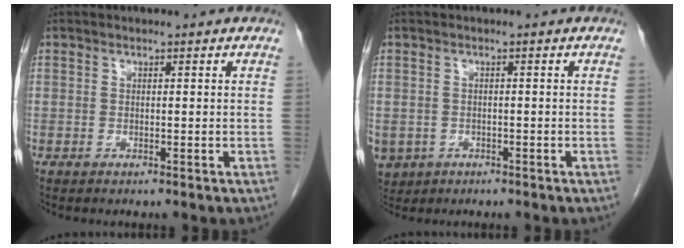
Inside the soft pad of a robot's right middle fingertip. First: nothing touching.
{"total": 5.9, "force": [-2.8, 4.9, 1.7], "torque": [-0.041, -0.001, -0.041]}